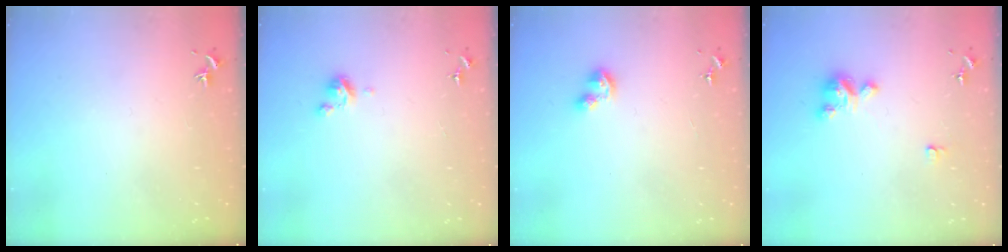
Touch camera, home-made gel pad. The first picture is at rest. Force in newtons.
{"total": 4.3, "press": 4.3, "slide": 0.3}
{"total": 6.0, "press": 6.0, "slide": 0.4}
{"total": 5.8, "press": 5.7, "slide": 0.5}